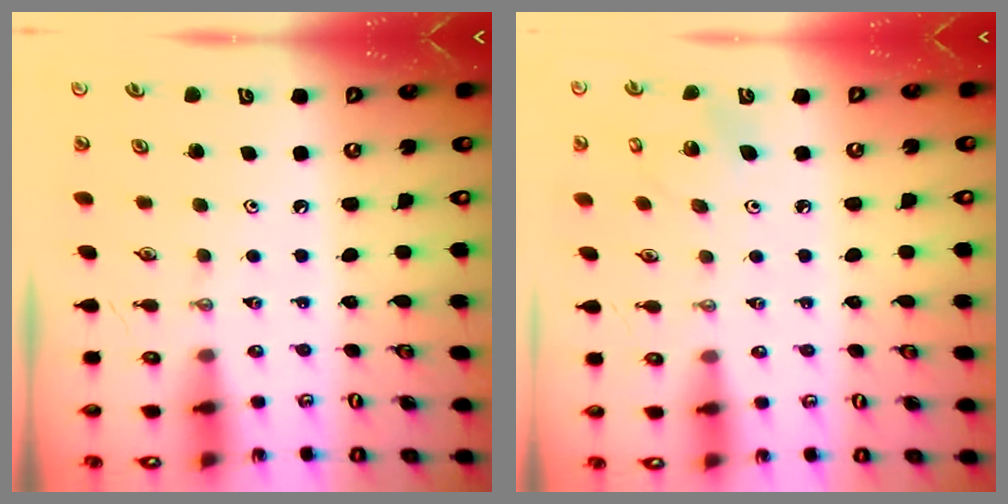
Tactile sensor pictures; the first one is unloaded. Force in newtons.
{"total": 4.6, "press": 4.6, "slide": 0.2}